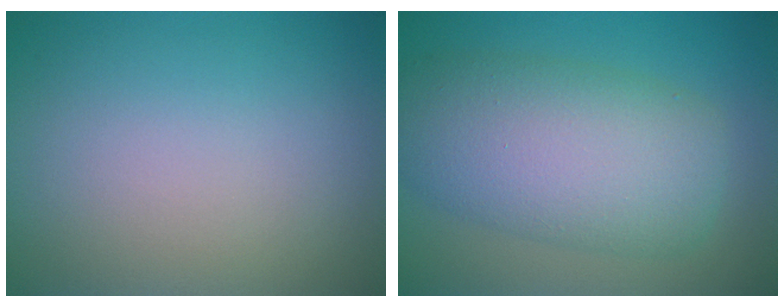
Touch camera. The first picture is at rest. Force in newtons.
{"total": 9.1, "press": 9.1, "slide": 0.3}